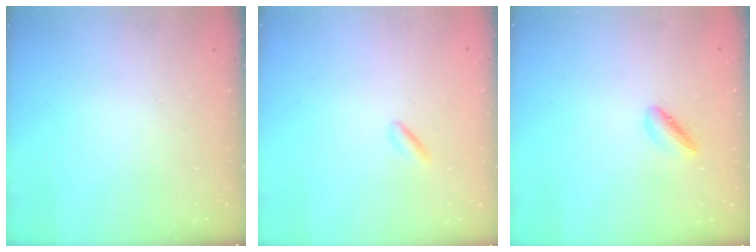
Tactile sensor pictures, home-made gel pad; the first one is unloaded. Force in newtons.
{"total": 0.7, "press": 0.5, "slide": 0.5}
{"total": 3.7, "press": 3.6, "slide": 1.1}